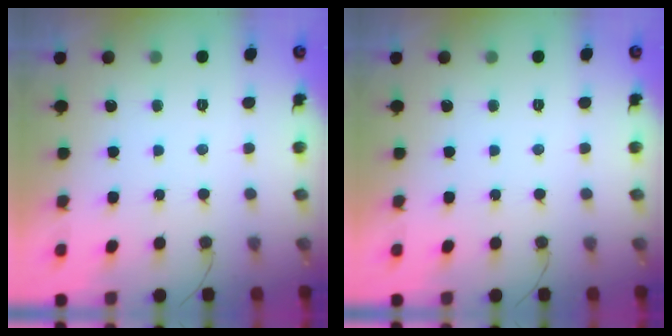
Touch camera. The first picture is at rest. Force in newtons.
{"total": 0.0}